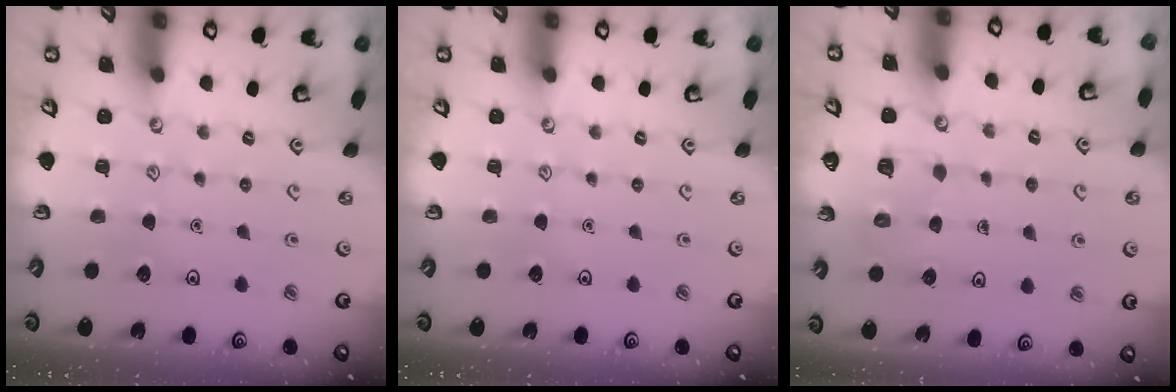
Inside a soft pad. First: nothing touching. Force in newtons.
{"total": 0.0}
{"total": 5.2, "press": 5.1, "slide": 0.4}